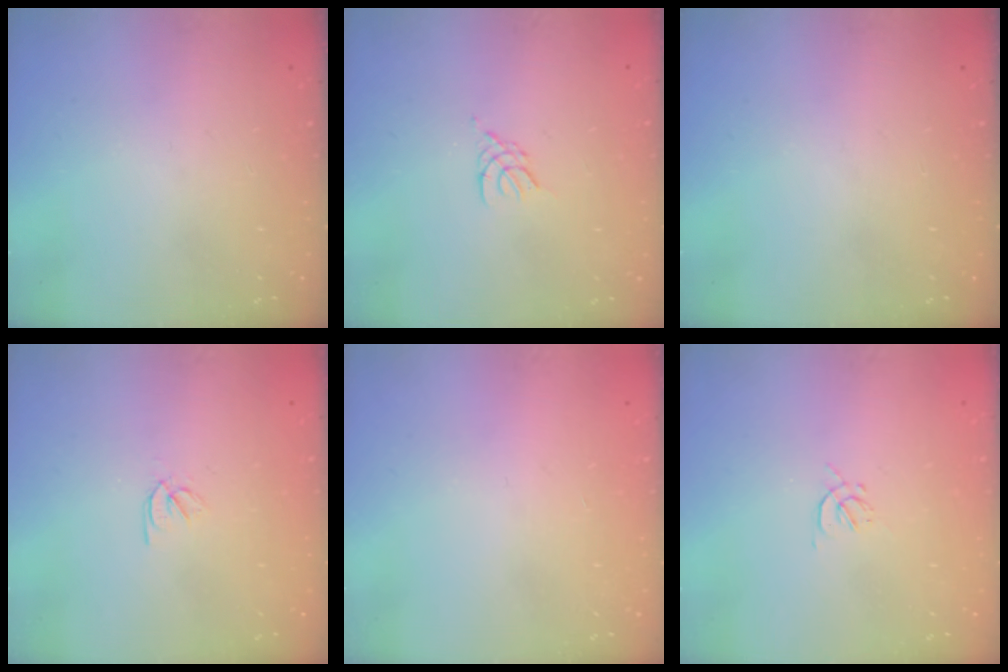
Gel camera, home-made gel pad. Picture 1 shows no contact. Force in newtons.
{"total": 2.4, "press": 2.3, "slide": 0.5}
{"total": 0.0}
{"total": 2.4, "press": 2.3, "slide": 0.7}
{"total": 1.0, "press": 0.9, "slide": 0.2}
{"total": 1.2, "press": 1.2, "slide": 0.4}